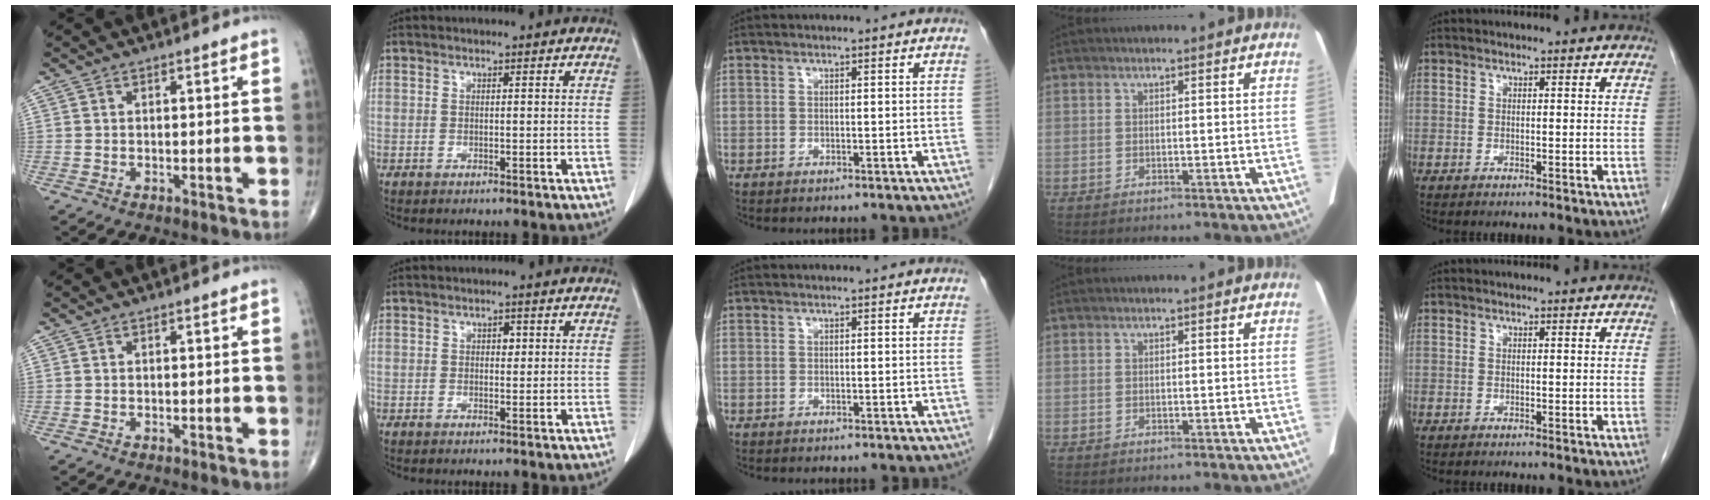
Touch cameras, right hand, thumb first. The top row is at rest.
{"index": {"total": 1.1, "force": [0.3, 0.7, 0.8], "torque": [-0.008, 0.001, 0.003]}}